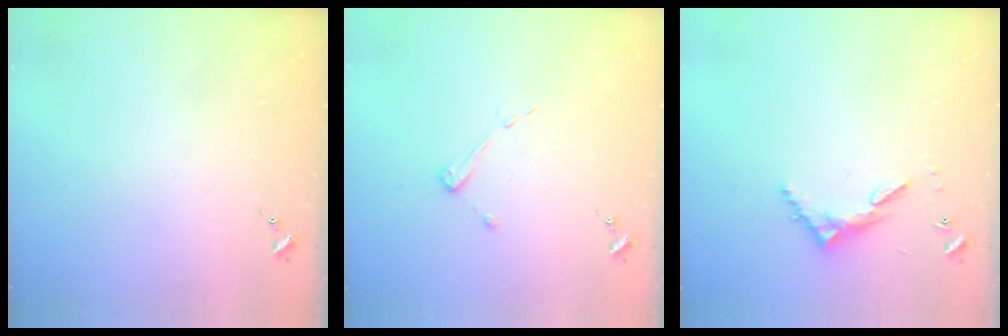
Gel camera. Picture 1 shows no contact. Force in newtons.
{"total": 4.3, "press": 4.3, "slide": 0.5}
{"total": 6.3, "press": 6.3, "slide": 0.5}